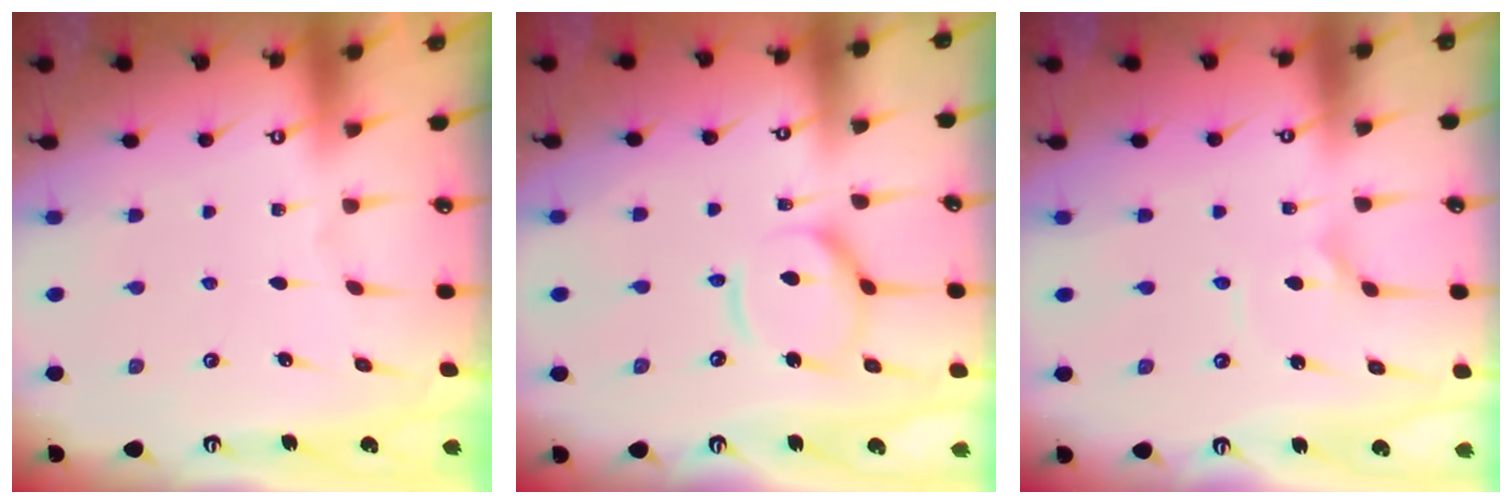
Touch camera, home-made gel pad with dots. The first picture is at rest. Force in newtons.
{"total": 13.3, "press": 13.2, "slide": 1.2}
{"total": 2.6, "press": 2.6, "slide": 0.2}